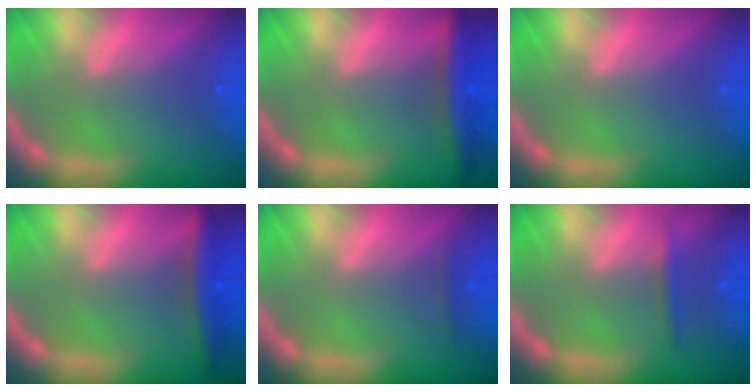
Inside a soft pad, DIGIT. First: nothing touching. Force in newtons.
{"total": 5.0}
{"total": 0.0}
{"total": 4.5}
{"total": 0.9}
{"total": 1.4}